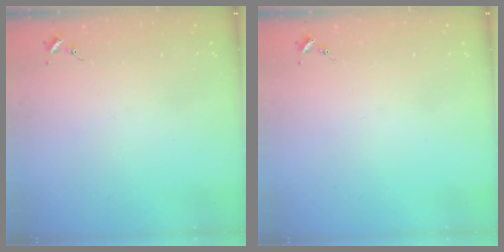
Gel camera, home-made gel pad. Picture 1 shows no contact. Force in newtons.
{"total": 0.0}